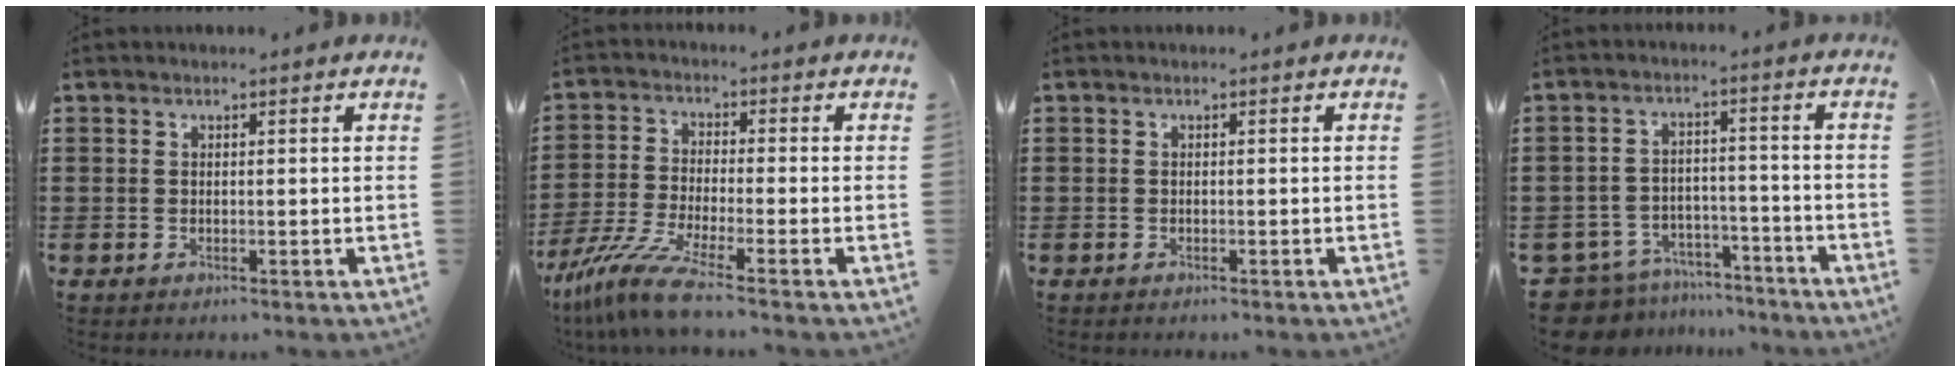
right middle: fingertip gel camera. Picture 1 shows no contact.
{"total": 7.6, "force": [-5.8, 0.4, 4.9], "torque": [-0.116, -0.018, -0.117]}
{"total": 0.0}
{"total": 7.1, "force": [-6.9, 1.8, 0.8], "torque": [-0.044, 0.010, -0.143]}